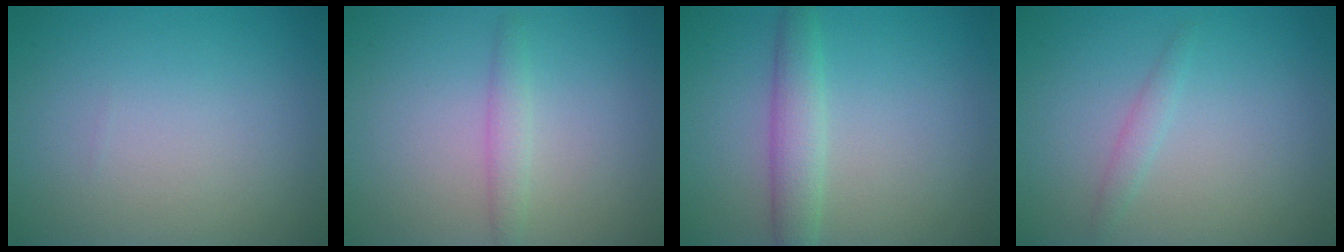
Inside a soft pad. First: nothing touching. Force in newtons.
{"total": 1.4, "press": 1.4, "slide": 0.0}
{"total": 2.9, "press": 2.9, "slide": 0.2}
{"total": 1.1, "press": 1.1, "slide": 0.1}